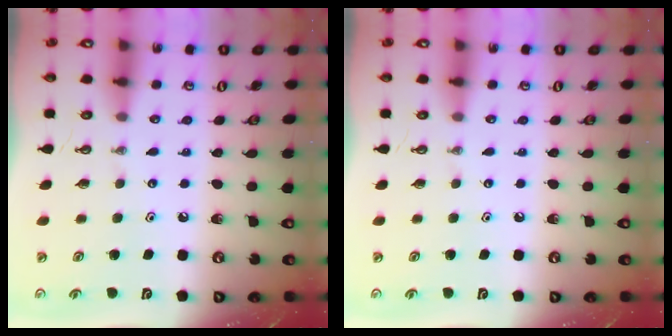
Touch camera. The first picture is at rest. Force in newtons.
{"total": 0.0}